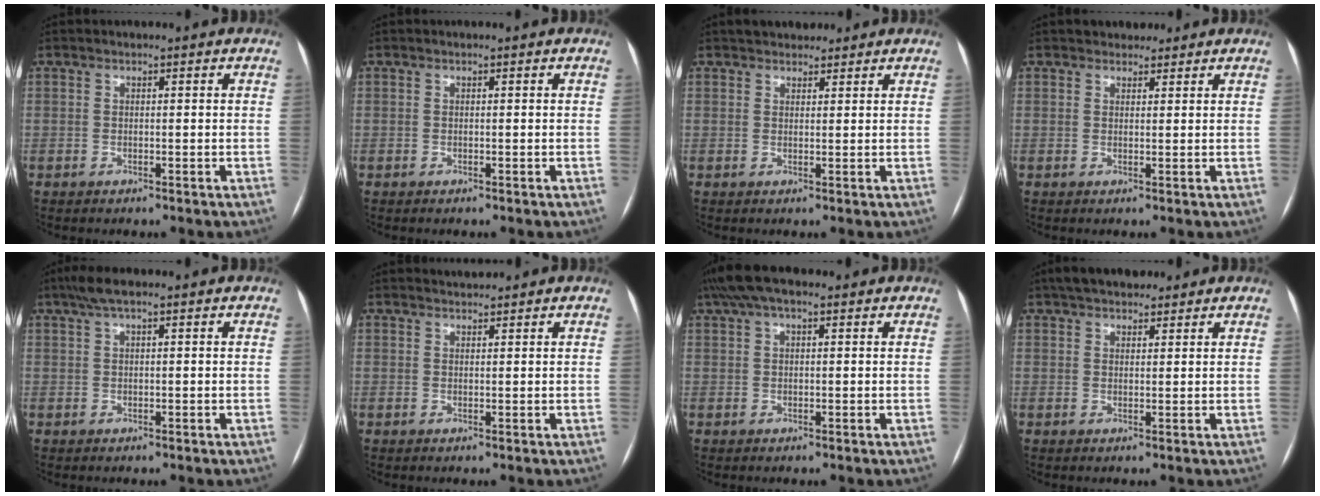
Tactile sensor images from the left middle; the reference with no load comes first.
{"total": 0.0}
{"total": 4.6, "force": [4.0, 1.9, 1.3], "torque": [-0.008, 0.020, 0.062]}
{"total": 3.0, "force": [2.6, 1.4, 0.5], "torque": [0.000, 0.013, 0.038]}
{"total": 3.3, "force": [2.2, 0.5, 2.5], "torque": [-0.054, 0.026, 0.042]}
{"total": 1.2, "force": [1.2, 0.0, -0.1], "torque": [-0.007, 0.006, 0.025]}
{"total": 6.0, "force": [3.8, 2.1, 4.0], "torque": [-0.085, 0.044, 0.068]}
{"total": 7.0, "force": [5.6, 2.6, 3.1], "torque": [-0.042, 0.026, 0.094]}